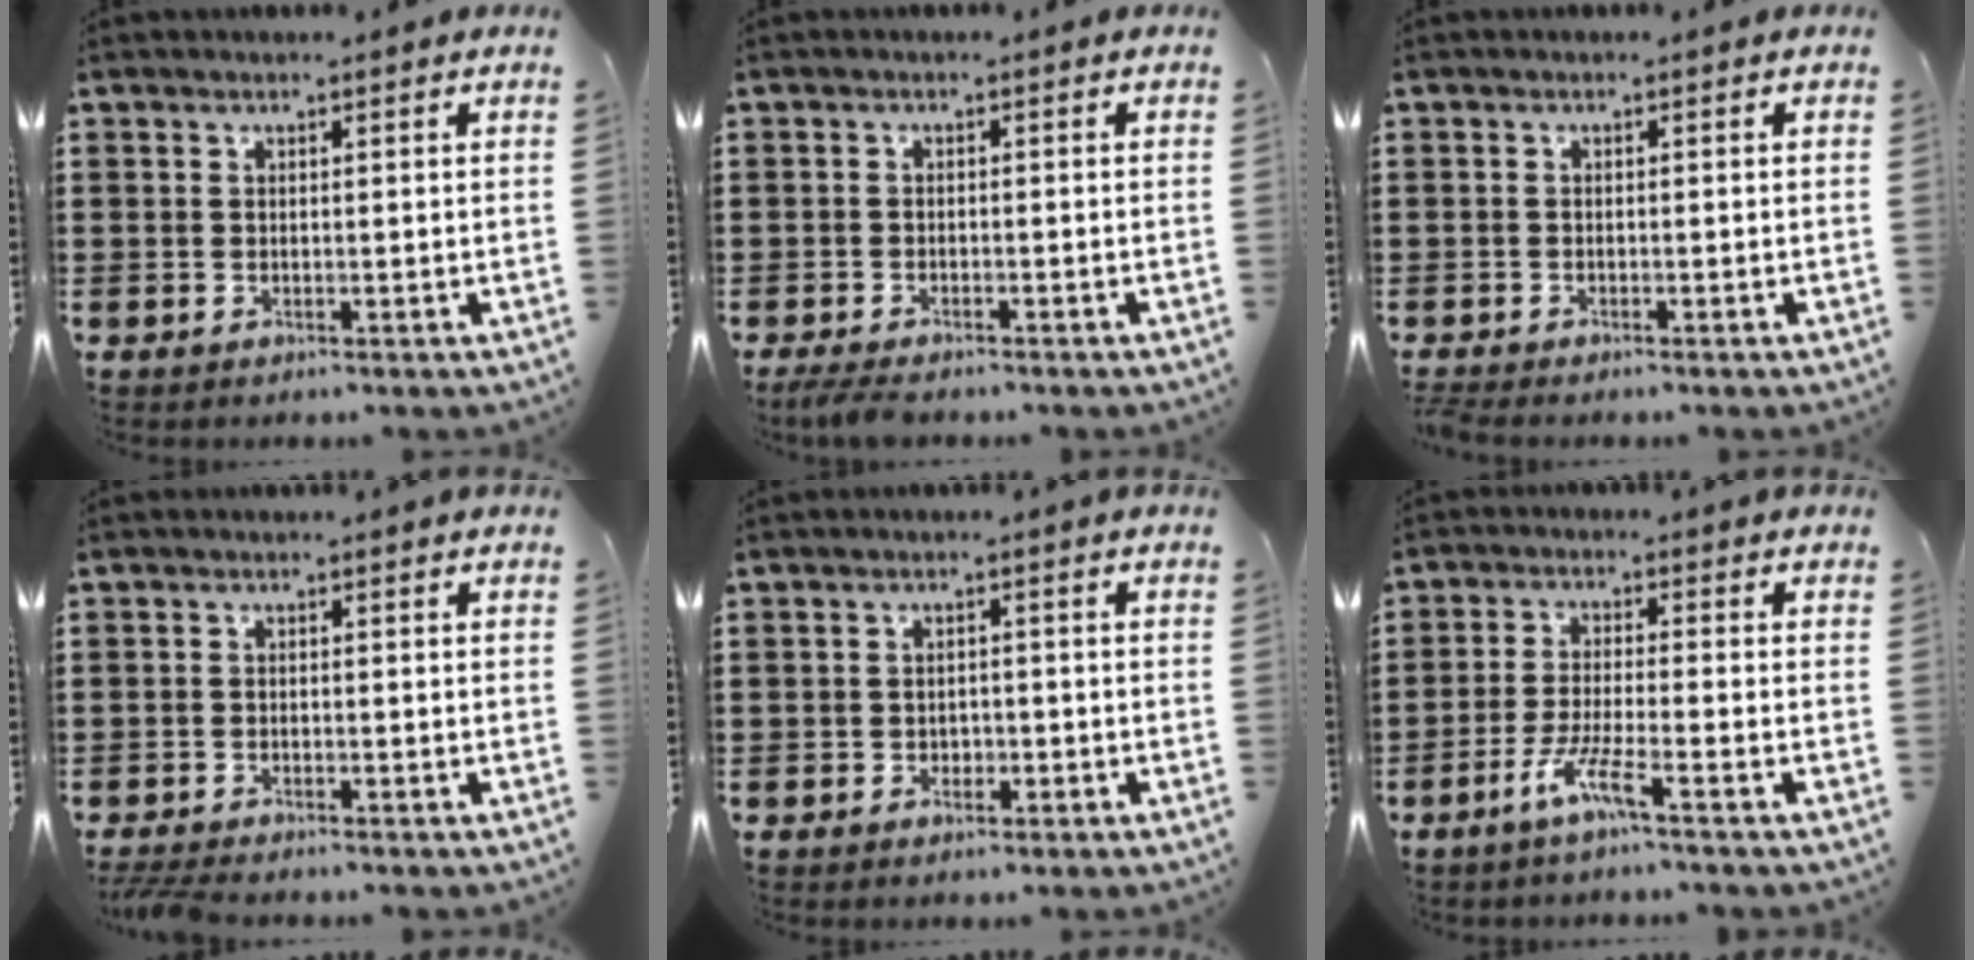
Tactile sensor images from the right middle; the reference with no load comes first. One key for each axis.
{"total": 1.8, "fx": -1.6, "fy": 0.2, "fz": 0.7, "tx": -0.021, "ty": -0.001, "tz": -0.033}
{"total": 0.6, "fx": -0.6, "fy": 0.0, "fz": 0.1, "tx": -0.004, "ty": -0.005, "tz": -0.011}
{"total": 1.5, "fx": -1.4, "fy": 0.1, "fz": 0.4, "tx": -0.010, "ty": 0.000, "tz": -0.027}
{"total": 1.5, "fx": -1.0, "fy": 1.0, "fz": 0.4, "tx": -0.013, "ty": 0.001, "tz": -0.023}
{"total": 5.7, "fx": -3.8, "fy": 0.5, "fz": 4.2, "tx": -0.088, "ty": -0.007, "tz": -0.071}